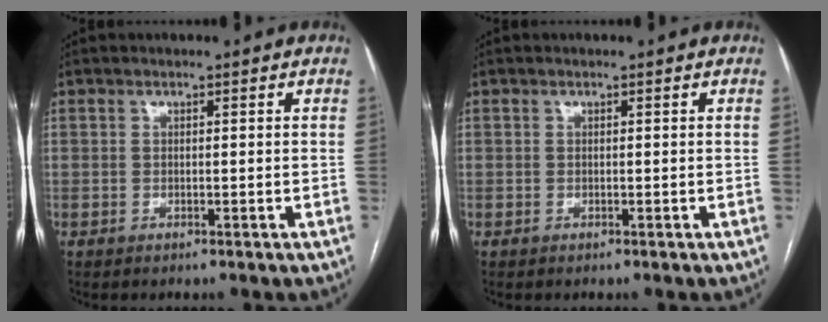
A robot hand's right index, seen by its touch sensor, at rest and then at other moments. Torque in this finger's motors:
{"motor_torque": [0.00, 0.00, 0.00, 0.01]}